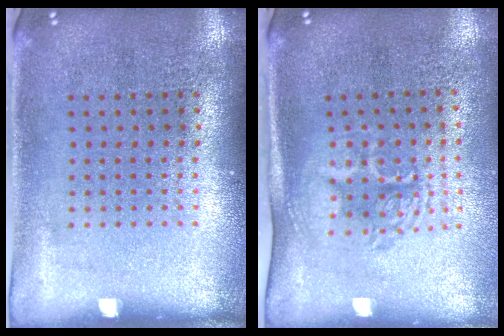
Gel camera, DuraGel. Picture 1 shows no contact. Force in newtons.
{"total": 1.7, "press": 1.4, "slide": 1.1}